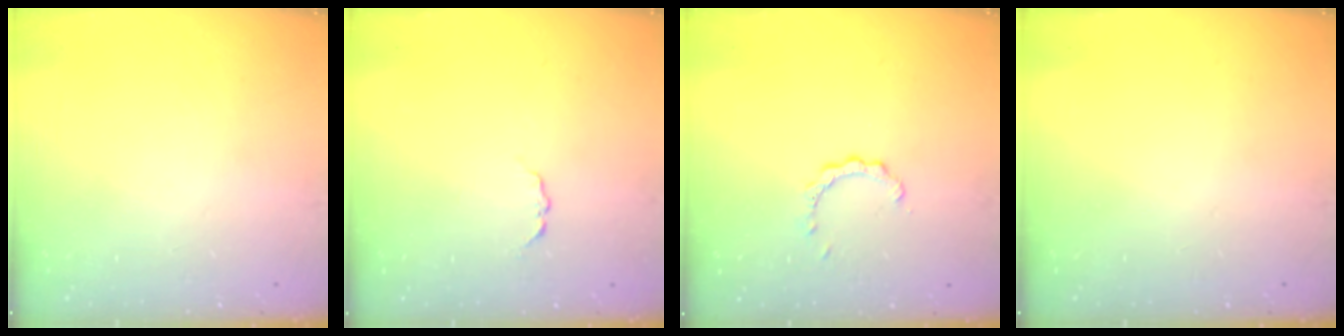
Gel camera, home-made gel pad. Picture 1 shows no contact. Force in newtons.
{"total": 3.2, "press": 3.1, "slide": 0.4}
{"total": 2.1, "press": 2.1, "slide": 0.1}
{"total": 0.0}